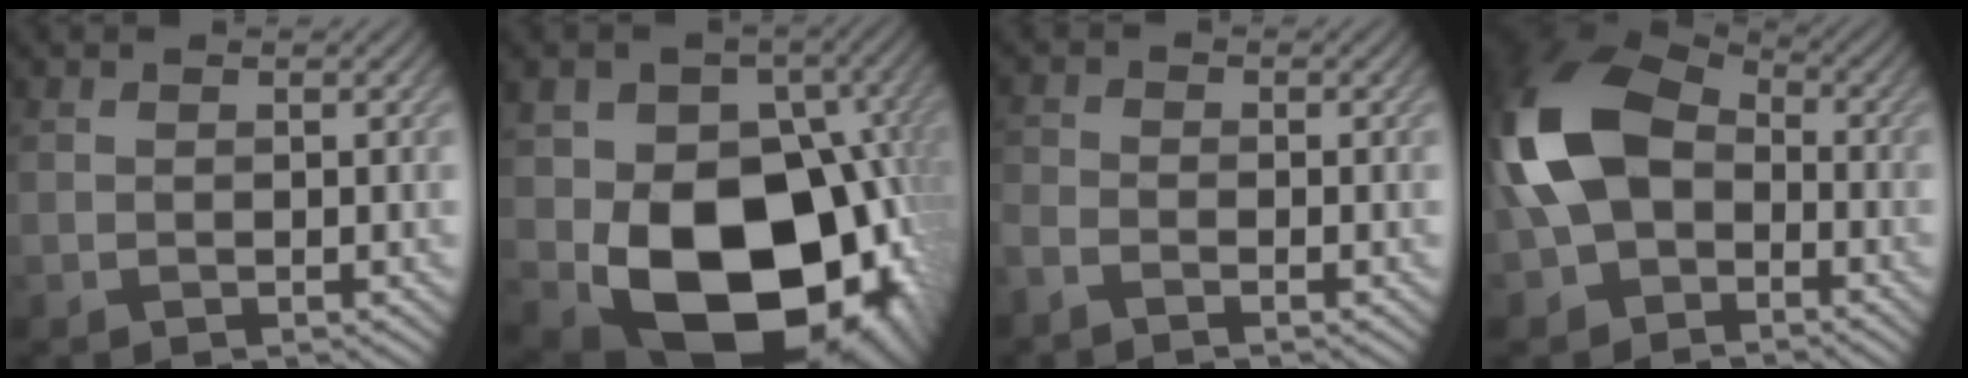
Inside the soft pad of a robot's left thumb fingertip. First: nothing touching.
{"total": 20.0, "force": [-5.0, 14.6, 12.8], "torque": [-0.181, -0.044, -0.050]}
{"total": 2.4, "force": [-2.0, 0.5, 1.2], "torque": [-0.029, -0.007, -0.051]}
{"total": 13.4, "force": [-2.2, 9.2, 9.6], "torque": [-0.229, 0.004, -0.059]}